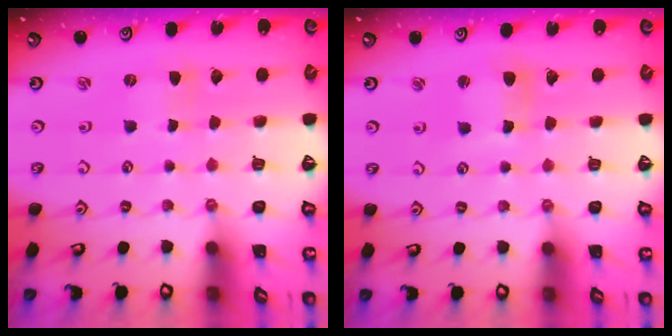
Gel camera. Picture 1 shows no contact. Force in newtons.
{"total": 5.1, "press": 5.1, "slide": 0.7}